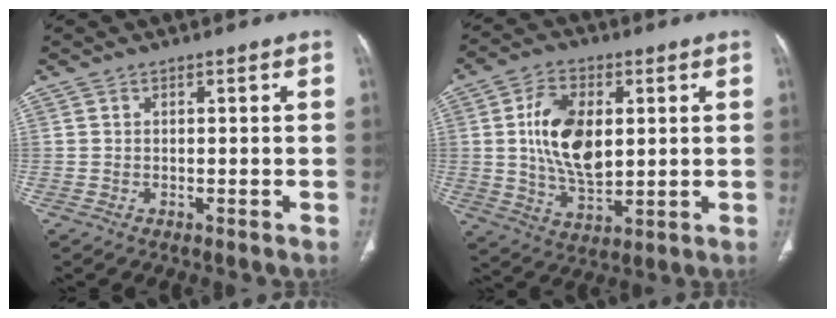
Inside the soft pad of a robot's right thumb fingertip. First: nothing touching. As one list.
[{"total": 13.5, "force": [2.0, 7.8, 10.8], "torque": [-0.183, -0.011, 0.042]}]